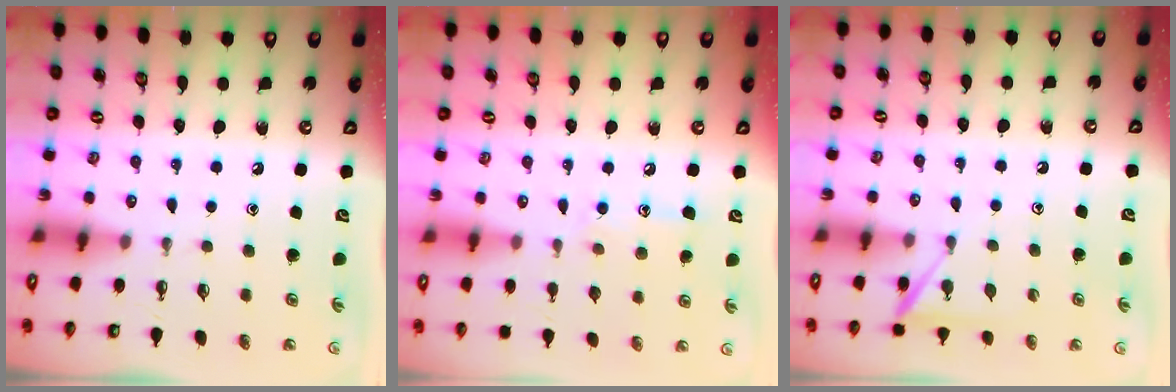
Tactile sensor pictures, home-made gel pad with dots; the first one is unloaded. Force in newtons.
{"total": 8.7, "press": 8.7, "slide": 0.6}
{"total": 5.8, "press": 5.8, "slide": 0.5}